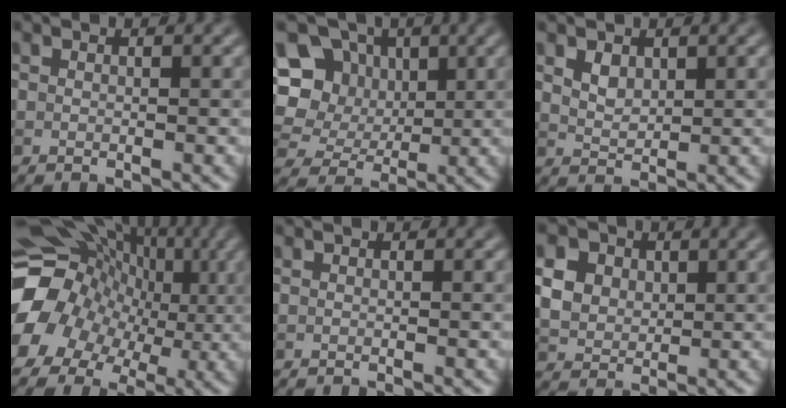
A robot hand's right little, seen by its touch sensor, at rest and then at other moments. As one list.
[{"total": 10.8, "force": [2.5, 9.5, 4.5], "torque": [-0.117, 0.031, 0.034]}, {"total": 1.8, "force": [1.0, 1.1, 0.9], "torque": [-0.018, -0.002, 0.022]}, {"total": 14.7, "force": [-0.5, 12.8, 7.2], "torque": [-0.138, 0.002, -0.015]}, {"total": 0.8, "force": [-0.7, -0.4, 0.0], "torque": [0.005, -0.001, -0.010]}, {"total": 7.8, "force": [3.0, 6.1, 3.7], "torque": [-0.096, 0.023, 0.047]}]